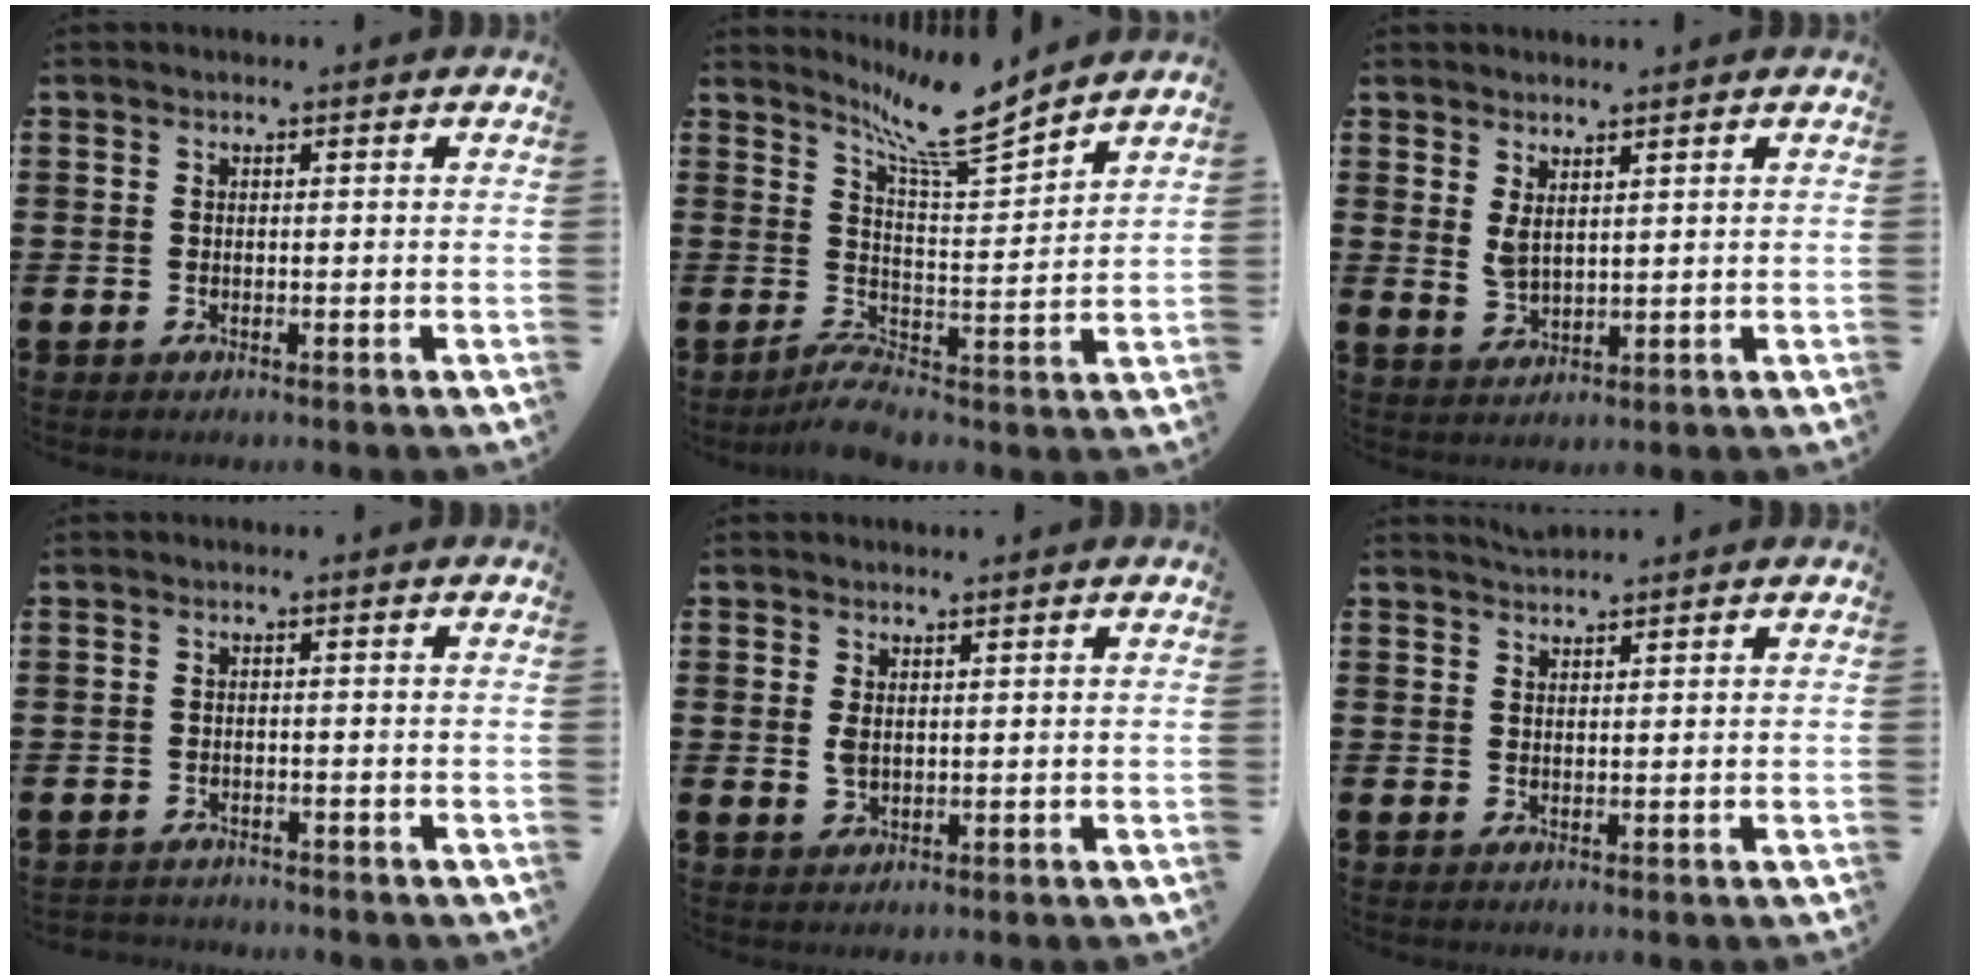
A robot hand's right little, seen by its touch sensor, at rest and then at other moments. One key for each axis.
{"total": 7.6, "fx": 4.8, "fy": 1.7, "fz": 5.6, "tx": -0.097, "ty": -0.042, "tz": 0.076}
{"total": 2.4, "fx": 1.9, "fy": 0.7, "fz": 1.3, "tx": -0.021, "ty": -0.007, "tz": 0.033}
{"total": 1.1, "fx": -1.1, "fy": 0.1, "fz": -0.2, "tx": 0.000, "ty": 0.002, "tz": -0.025}
{"total": 1.7, "fx": 0.8, "fy": 0.9, "fz": 1.2, "tx": -0.018, "ty": 0.000, "tz": 0.012}
{"total": 1.4, "fx": 1.4, "fy": 0.0, "fz": 0.0, "tx": 0.006, "ty": -0.001, "tz": 0.025}